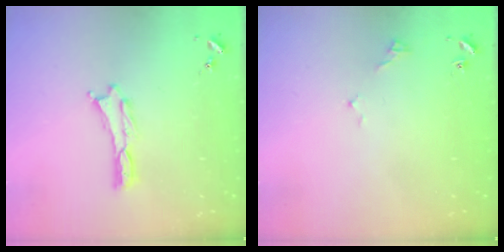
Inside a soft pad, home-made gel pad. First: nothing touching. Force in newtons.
{"total": 2.9, "press": 2.9, "slide": 0.3}